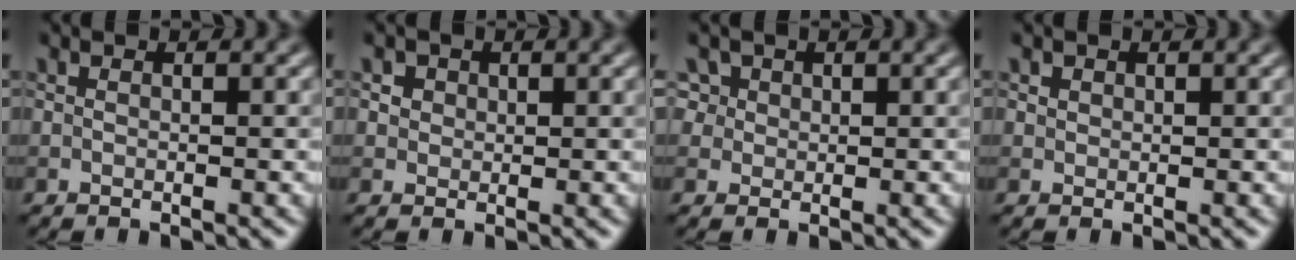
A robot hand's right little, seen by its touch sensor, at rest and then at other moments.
{"total": 3.0, "force": [1.5, 2.3, 1.2], "torque": [-0.023, 0.005, 0.020]}
{"total": 4.5, "force": [2.2, 3.4, 1.8], "torque": [-0.039, 0.010, 0.029]}
{"total": 0.8, "force": [0.5, 0.6, 0.1], "torque": [0.001, -0.003, 0.008]}